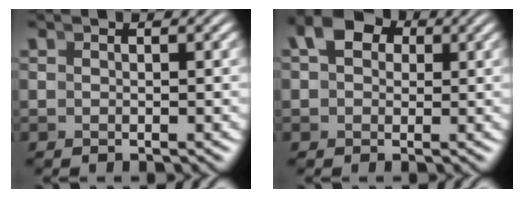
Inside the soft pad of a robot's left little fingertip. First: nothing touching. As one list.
[{"total": 6.1, "force": [2.3, 4.6, 3.3], "torque": [-0.050, 0.015, 0.025]}]